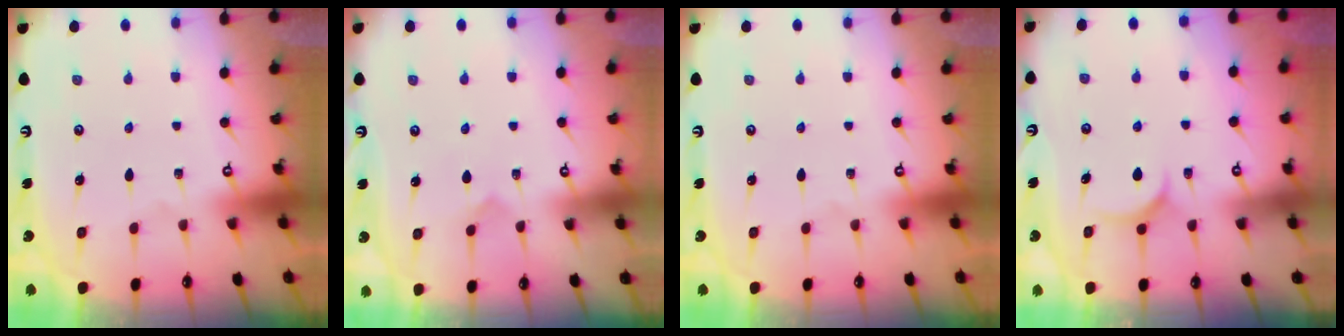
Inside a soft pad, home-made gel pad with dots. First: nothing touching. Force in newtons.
{"total": 2.7, "press": 2.7, "slide": 0.3}
{"total": 0.0}
{"total": 4.6, "press": 4.6, "slide": 0.2}